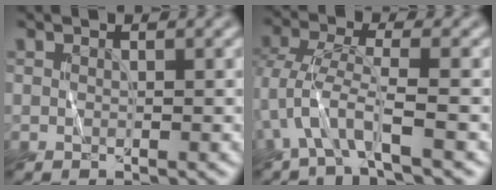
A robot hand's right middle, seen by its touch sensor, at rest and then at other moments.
{"total": 3.4, "force": [-1.9, 0.3, 2.8], "torque": [-0.072, 0.004, -0.042]}